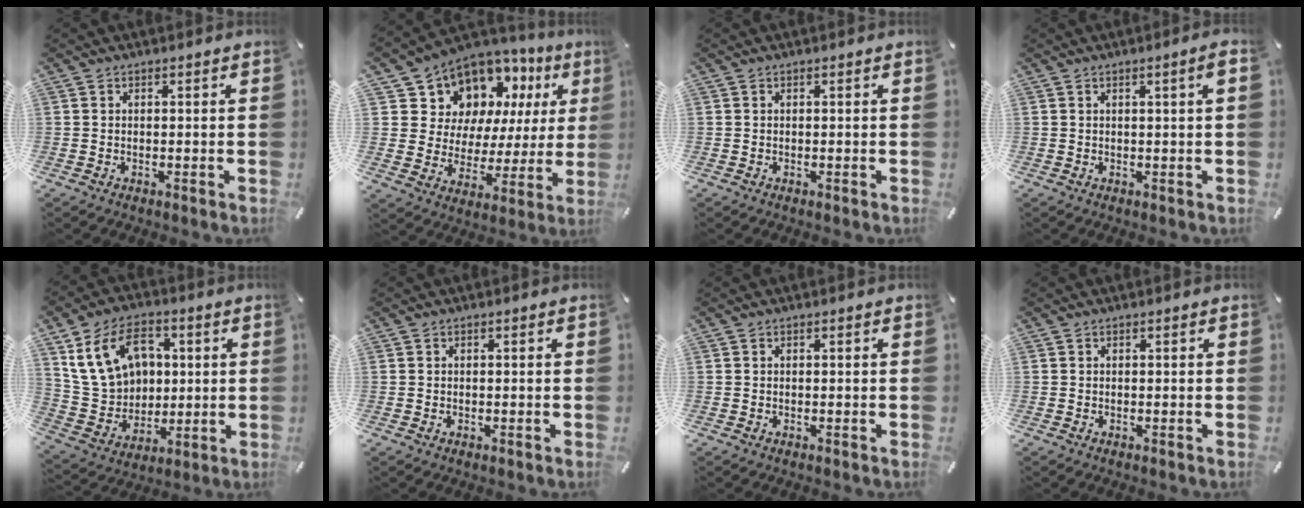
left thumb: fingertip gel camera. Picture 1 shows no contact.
{"total": 10.8, "force": [7.6, 7.5, 1.5], "torque": [-0.043, -0.082, 0.140]}
{"total": 0.0}
{"total": 2.6, "force": [0.6, 0.1, 2.5], "torque": [-0.044, 0.001, 0.009]}
{"total": 15.6, "force": [5.2, 12.4, 7.9], "torque": [-0.166, -0.004, 0.102]}
{"total": 0.0}
{"total": 0.0}
{"total": 0.0}